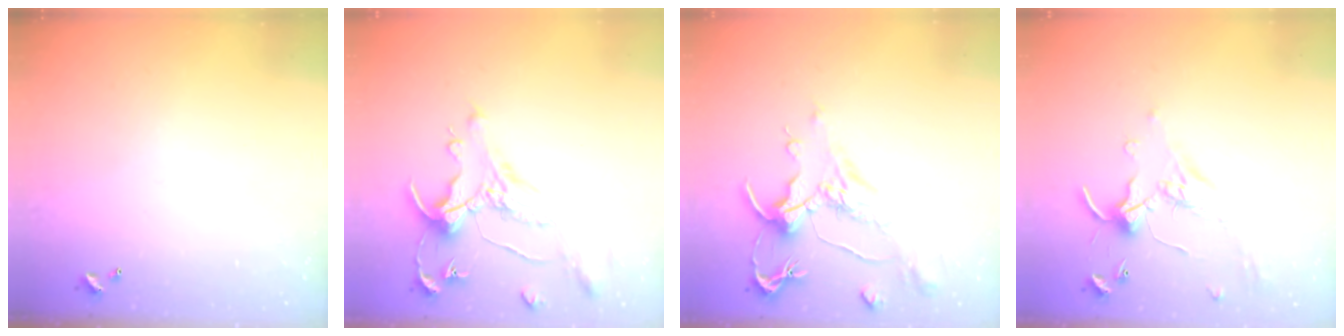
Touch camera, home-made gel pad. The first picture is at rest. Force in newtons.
{"total": 0.9, "press": 0.2, "slide": 0.9}
{"total": 1.6, "press": 0.6, "slide": 1.4}
{"total": 0.0}